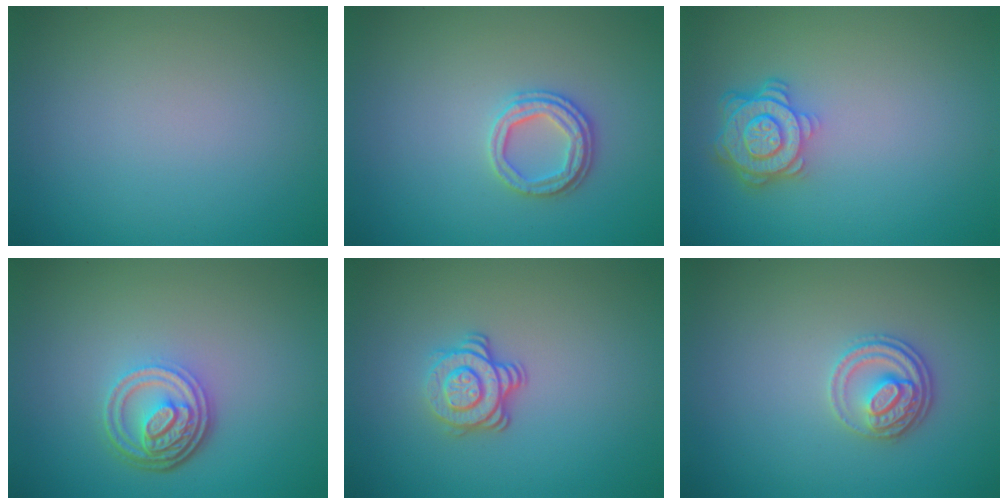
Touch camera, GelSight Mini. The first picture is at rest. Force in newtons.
{"total": 2.6, "press": 2.4, "slide": 0.8}
{"total": 4.4, "press": 3.7, "slide": 2.3}
{"total": 4.6, "press": 3.4, "slide": 3.1}
{"total": 3.4, "press": 2.5, "slide": 2.3}
{"total": 2.7, "press": 2.5, "slide": 1.0}